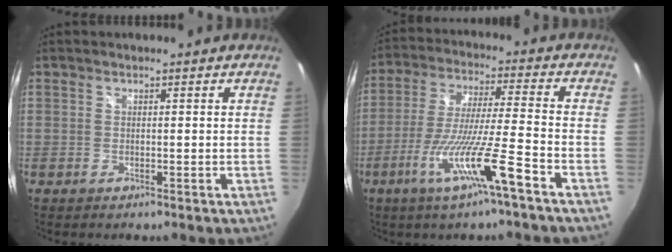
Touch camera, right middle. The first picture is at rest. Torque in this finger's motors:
{"motor_torque": [1.31, -0.83, 0.42, 0.21]}